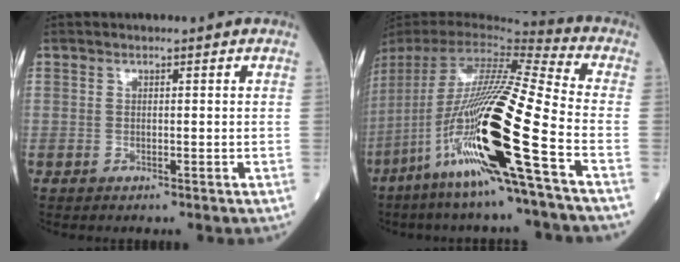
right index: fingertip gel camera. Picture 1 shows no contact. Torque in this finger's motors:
{"motor_torque": [2.04, -0.10, 1.06, 0.21]}